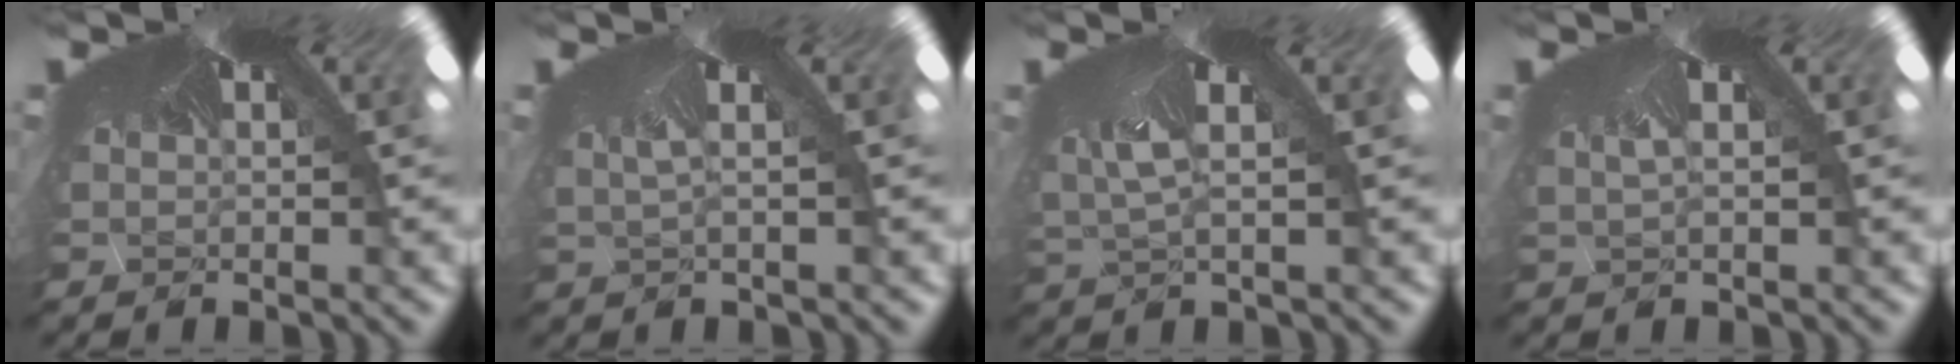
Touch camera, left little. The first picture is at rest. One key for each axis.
{"total": 2.1, "fx": -1.5, "fy": -1.4, "fz": -0.2, "tx": 0.011, "ty": -0.021, "tz": -0.008}
{"total": 2.5, "fx": -2.3, "fy": -1.0, "fz": -0.5, "tx": -0.014, "ty": -0.034, "tz": -0.010}
{"total": 1.4, "fx": -1.3, "fy": -0.5, "fz": 0.0, "tx": 0.012, "ty": -0.011, "tz": -0.013}